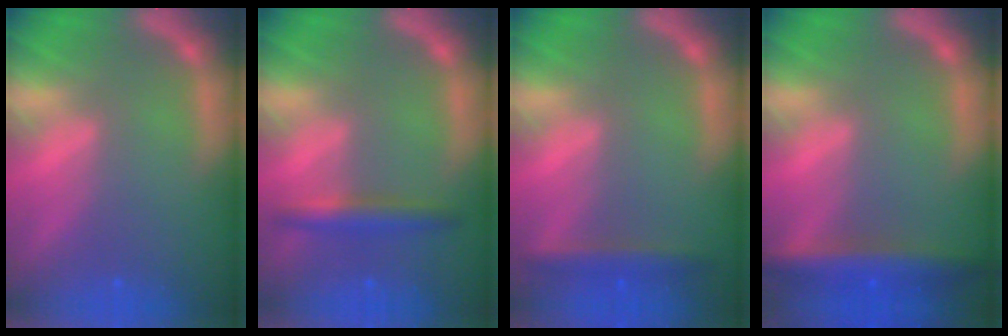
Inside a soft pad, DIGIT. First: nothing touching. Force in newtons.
{"total": 3.0}
{"total": 2.9}
{"total": 5.5}